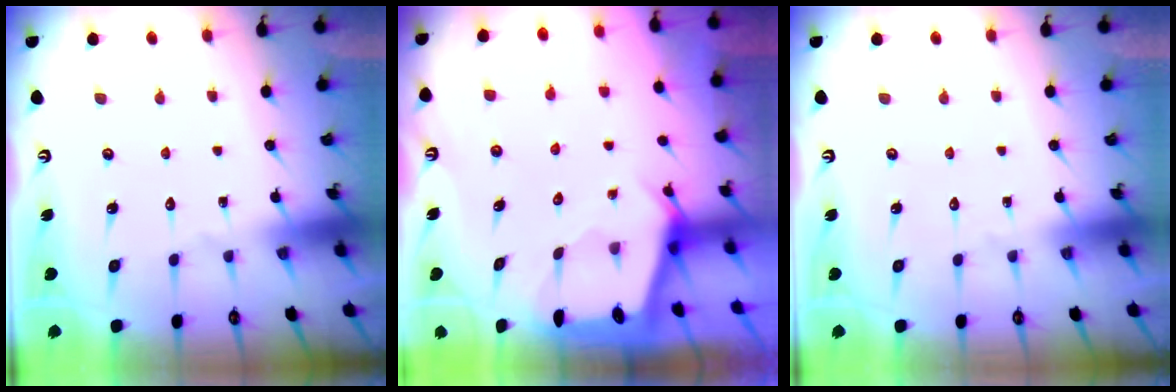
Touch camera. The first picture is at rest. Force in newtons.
{"total": 2.3, "press": 2.3, "slide": 0.3}
{"total": 0.0}